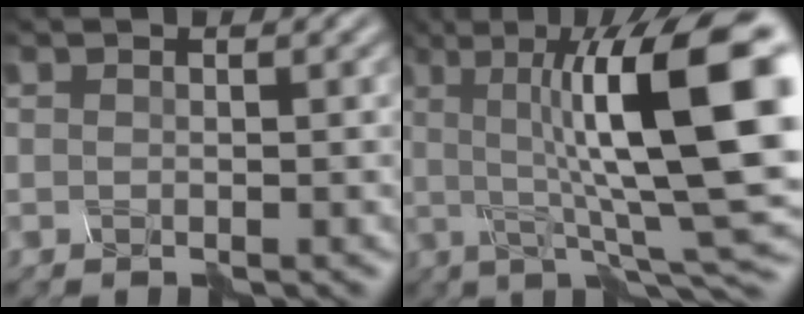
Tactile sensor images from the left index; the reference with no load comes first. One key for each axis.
{"total": 13.6, "fx": 1.9, "fy": 3.2, "fz": 13.1, "tx": -0.204, "ty": 0.003, "tz": 0.052}